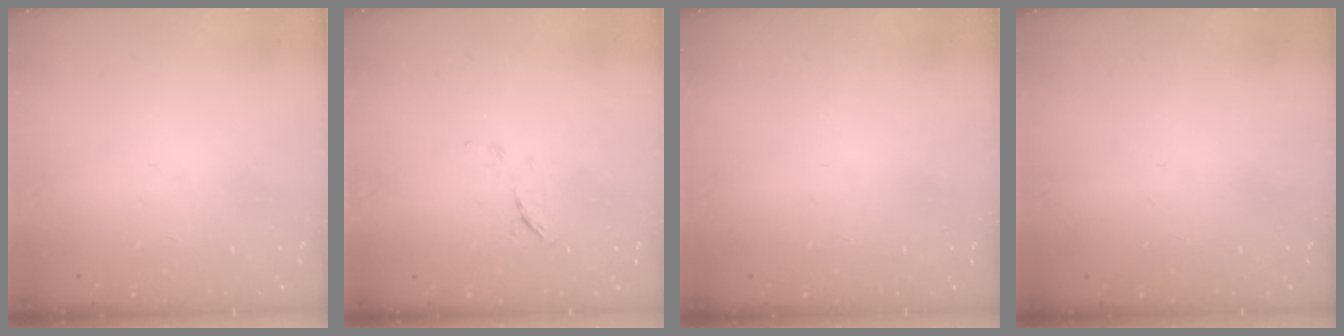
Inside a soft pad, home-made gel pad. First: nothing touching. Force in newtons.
{"total": 4.9, "press": 4.8, "slide": 1.3}
{"total": 0.0}
{"total": 0.0}